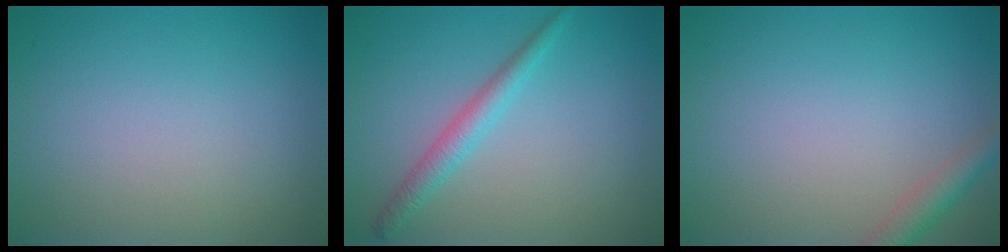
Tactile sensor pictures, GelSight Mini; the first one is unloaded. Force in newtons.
{"total": 2.2, "press": 2.2, "slide": 0.1}
{"total": 2.3, "press": 2.3, "slide": 0.1}